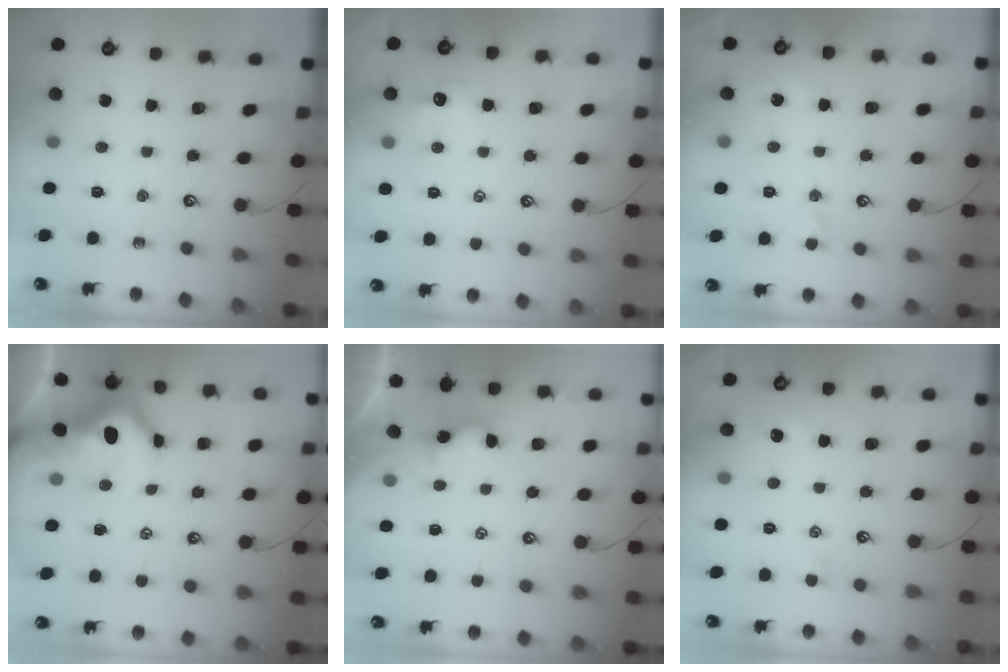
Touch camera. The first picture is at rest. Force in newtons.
{"total": 0.5, "press": 0.1, "slide": 0.5}
{"total": 2.1, "press": 2.0, "slide": 0.6}
{"total": 9.7, "press": 9.6, "slide": 1.7}
{"total": 2.8, "press": 2.7, "slide": 0.3}
{"total": 0.5, "press": 0.2, "slide": 0.5}